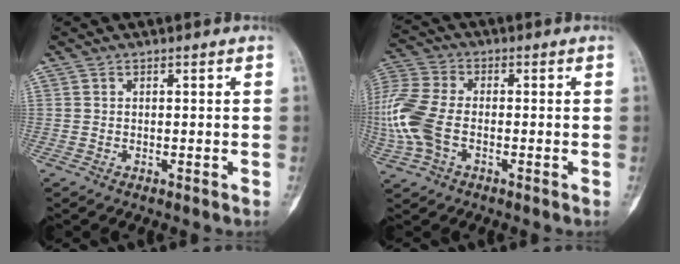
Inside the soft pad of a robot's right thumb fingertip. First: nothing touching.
{"total": 14.1, "force": [-2.4, 8.9, 10.7], "torque": [-0.272, 0.015, -0.049]}